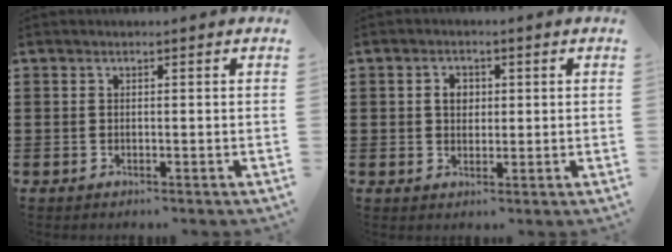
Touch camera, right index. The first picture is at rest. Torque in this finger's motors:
{"motor_torque": [0.22, 0.38, 0.29, 0.07]}